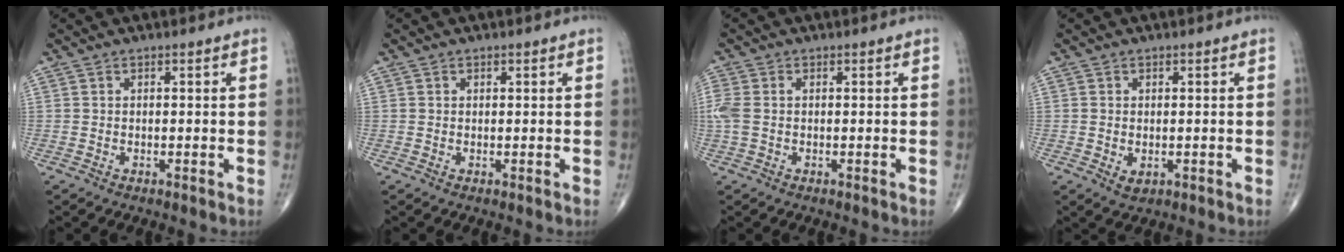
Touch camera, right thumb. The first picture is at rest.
{"total": 0.0}
{"total": 4.0, "force": [-0.1, 2.6, 3.0], "torque": [-0.102, 0.011, -0.001]}
{"total": 2.1, "force": [-0.3, 1.4, 1.5], "torque": [-0.025, -0.005, 0.000]}